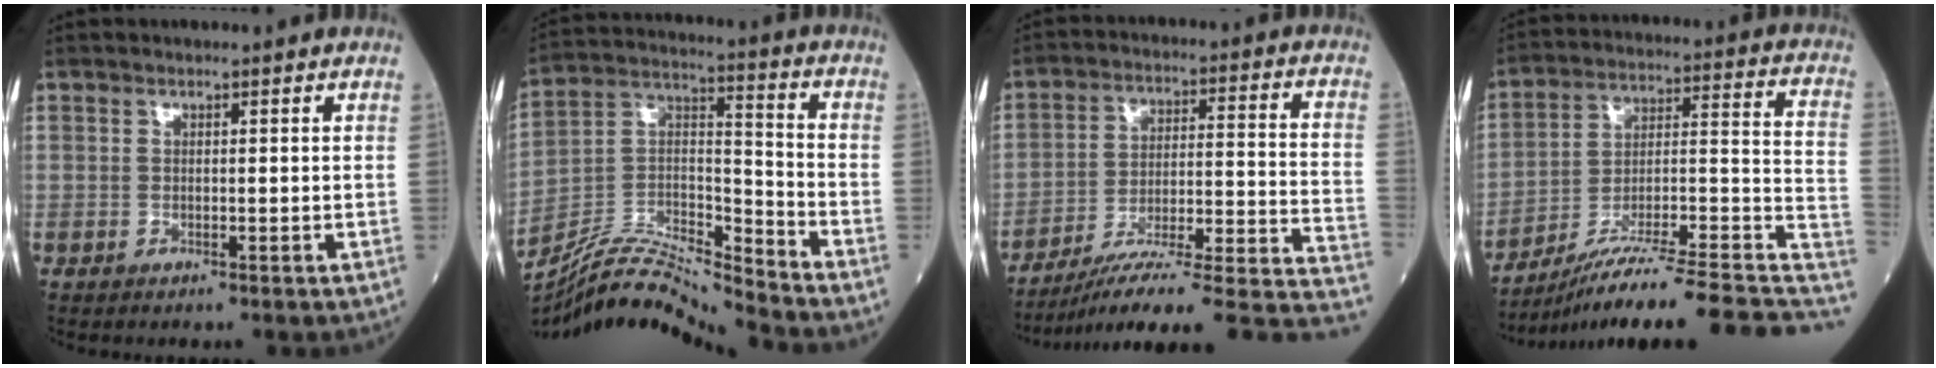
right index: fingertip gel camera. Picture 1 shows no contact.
{"total": 16.6, "force": [-16.1, -0.7, 4.2], "torque": [-0.077, 0.035, -0.290]}
{"total": 23.3, "force": [-19.6, 0.6, 12.7], "torque": [-0.102, 0.013, -0.284]}
{"total": 23.8, "force": [-18.0, 1.1, 15.5], "torque": [-0.176, 0.017, -0.282]}